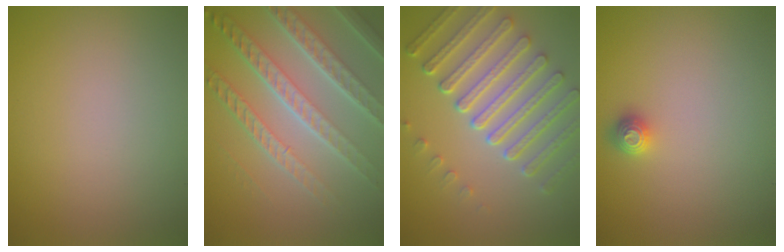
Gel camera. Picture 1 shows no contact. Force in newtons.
{"total": 8.1, "press": 5.5, "slide": 5.9}
{"total": 7.1, "press": 5.3, "slide": 4.7}
{"total": 1.4, "press": 1.2, "slide": 0.5}